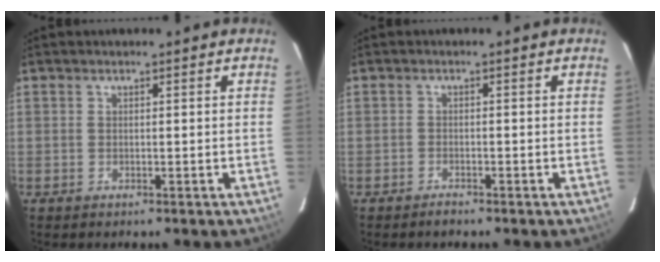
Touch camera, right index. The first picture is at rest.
{"total": 1.4, "force": [-1.3, 0.4, 0.4], "torque": [-0.011, 0.000, -0.025]}